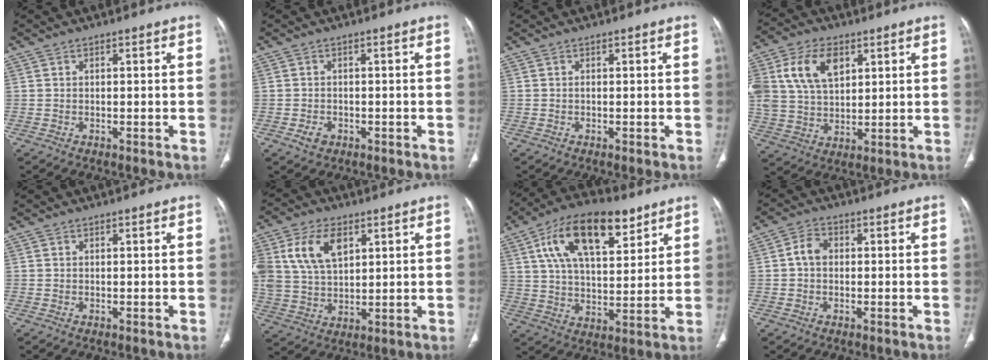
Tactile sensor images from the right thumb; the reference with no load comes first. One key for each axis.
{"total": 2.2, "fx": -0.9, "fy": 1.7, "fz": 1.1, "tx": -0.017, "ty": 0.003, "tz": -0.011}
{"total": 0.0}
{"total": 15.0, "fx": 5.4, "fy": 9.6, "fz": 10.1, "tx": -0.195, "ty": -0.004, "tz": 0.109}
{"total": 0.0}
{"total": 13.3, "fx": 5.0, "fy": 8.2, "fz": 9.2, "tx": -0.173, "ty": -0.004, "tz": 0.106}
{"total": 18.7, "fx": 9.2, "fy": 9.0, "fz": 13.5, "tx": -0.203, "ty": -0.018, "tz": 0.159}
{"total": 3.5, "fx": 0.1, "fy": 2.7, "fz": 2.3, "tx": -0.037, "ty": 0.013, "tz": -0.004}